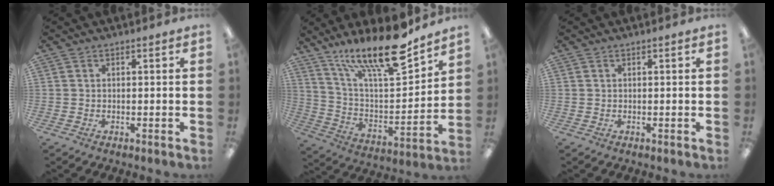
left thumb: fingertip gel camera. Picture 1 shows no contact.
{"total": 20.7, "force": [15.6, 5.8, 12.4], "torque": [-0.208, -0.106, 0.263]}
{"total": 0.0}